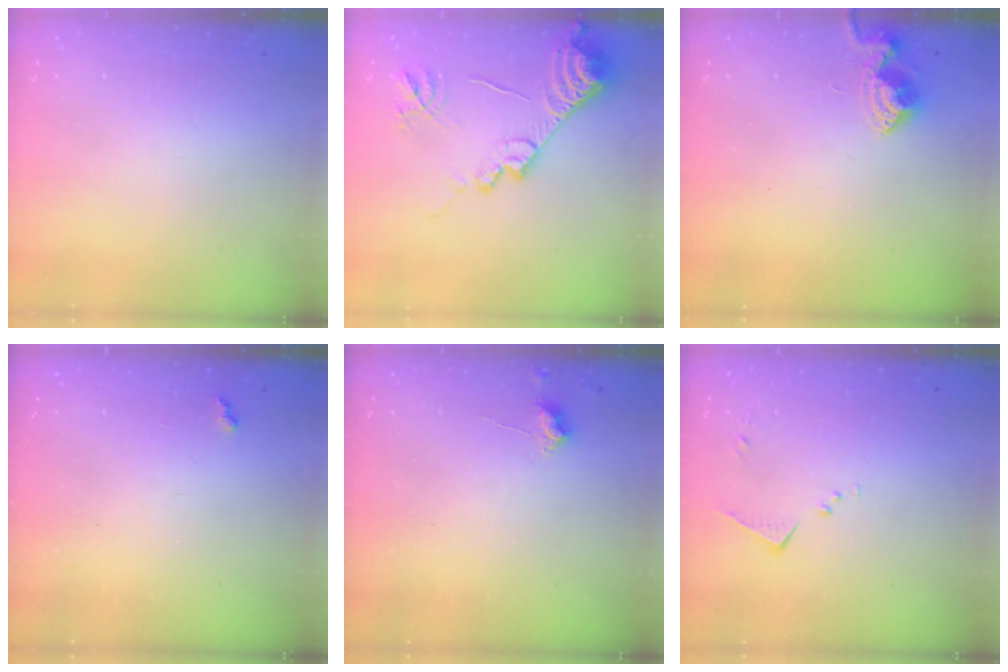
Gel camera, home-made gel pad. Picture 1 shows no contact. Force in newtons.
{"total": 17.2, "press": 17.1, "slide": 1.6}
{"total": 7.6, "press": 7.6, "slide": 0.4}
{"total": 2.7, "press": 2.7, "slide": 0.5}
{"total": 3.0, "press": 2.9, "slide": 0.5}
{"total": 6.9, "press": 6.8, "slide": 0.6}